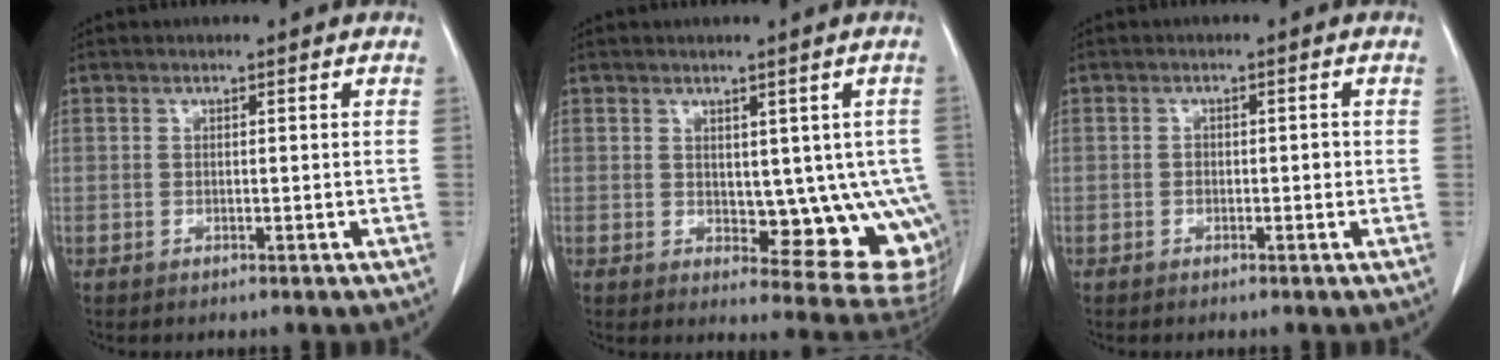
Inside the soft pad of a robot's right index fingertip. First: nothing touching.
{"total": 10.9, "force": [0.2, 5.2, 9.6], "torque": [-0.093, -0.006, 0.015]}
{"total": 1.4, "force": [-0.2, 0.9, 1.1], "torque": [-0.012, 0.005, -0.002]}